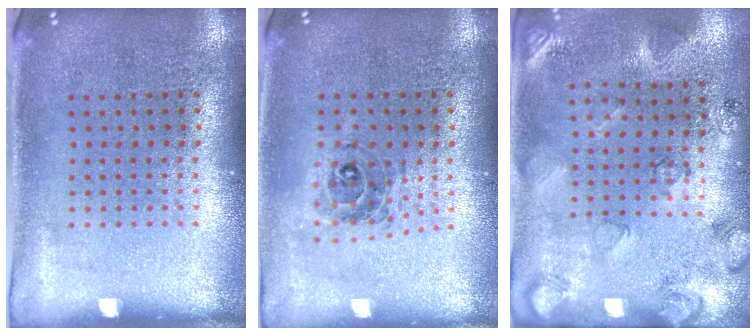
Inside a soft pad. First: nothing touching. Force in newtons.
{"total": 0.7, "press": 0.7, "slide": 0.1}
{"total": 2.3, "press": 1.8, "slide": 1.4}